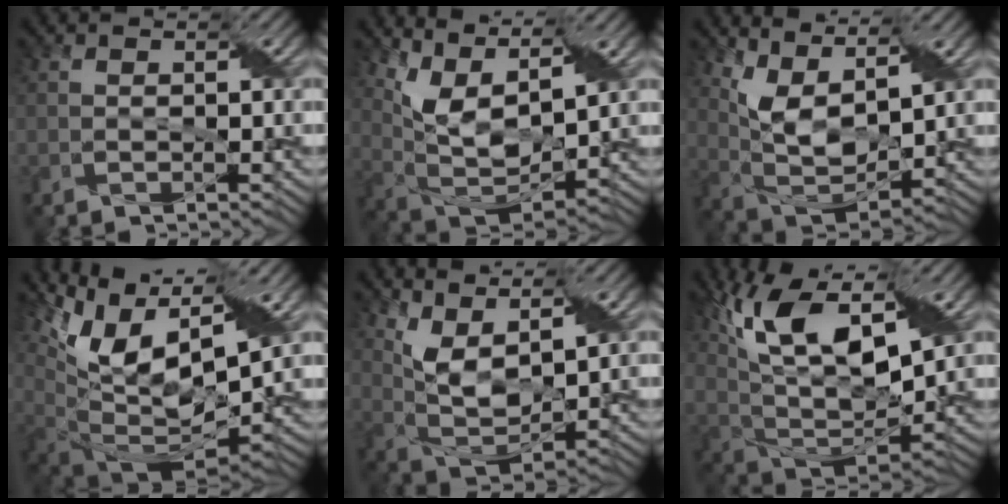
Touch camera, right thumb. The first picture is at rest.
{"total": 9.2, "force": [4.9, 4.1, 6.6], "torque": [-0.152, -0.003, 0.099]}
{"total": 8.3, "force": [4.4, 3.8, 6.0], "torque": [-0.135, -0.003, 0.087]}
{"total": 16.2, "force": [6.5, 7.2, 13.0], "torque": [-0.266, 0.017, 0.113]}
{"total": 7.5, "force": [4.2, 3.3, 5.3], "torque": [-0.119, -0.003, 0.085]}
{"total": 17.5, "force": [8.0, 8.5, 13.1], "torque": [-0.281, 0.033, 0.140]}